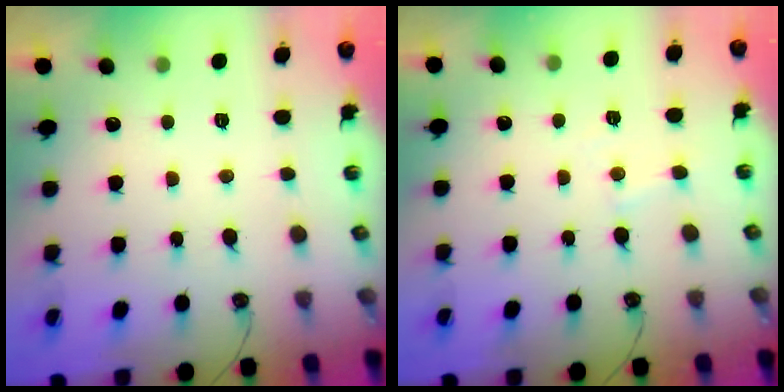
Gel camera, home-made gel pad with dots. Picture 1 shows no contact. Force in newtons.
{"total": 3.6, "press": 3.5, "slide": 0.6}